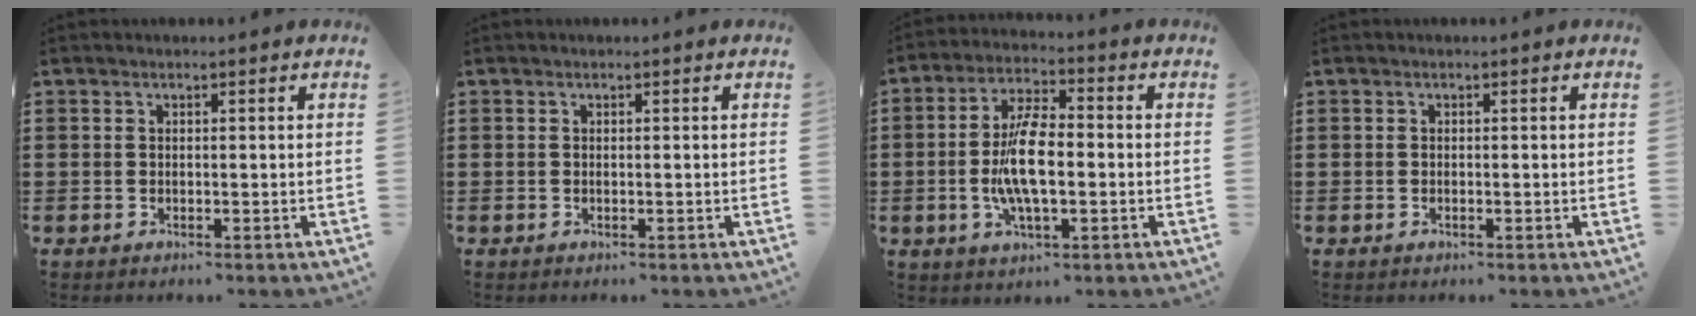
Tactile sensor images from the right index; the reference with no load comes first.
{"total": 0.0}
{"total": 9.8, "force": [-1.2, 3.7, 9.0], "torque": [-0.188, -0.004, -0.025]}
{"total": 0.0}